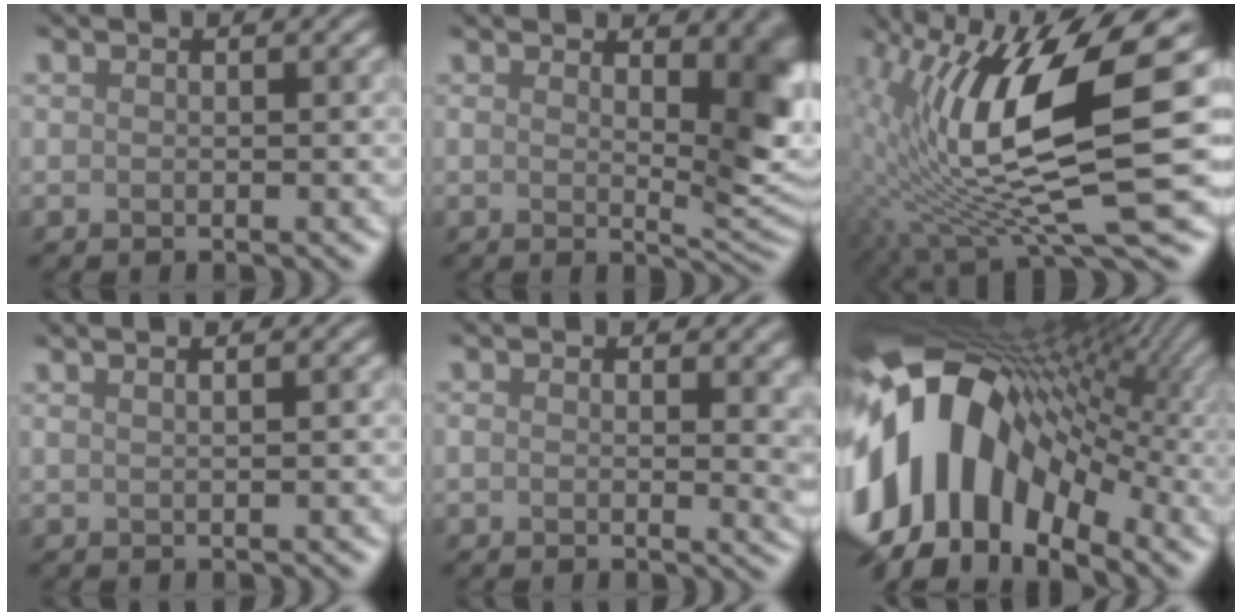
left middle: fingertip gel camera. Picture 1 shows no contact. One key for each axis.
{"total": 9.2, "fx": 2.4, "fy": 3.3, "fz": 8.3, "tx": -0.056, "ty": 0.027, "tz": 0.028}
{"total": 10.0, "fx": 0.8, "fy": 2.4, "fz": 9.7, "tx": -0.211, "ty": -0.018, "tz": 0.031}
{"total": 3.1, "fx": 1.9, "fy": 1.5, "fz": 2.0, "tx": -0.002, "ty": 0.037, "tz": 0.001}
{"total": 4.8, "fx": 1.1, "fy": 1.8, "fz": 4.3, "tx": -0.030, "ty": 0.024, "tz": 0.008}
{"total": 14.1, "fx": -1.1, "fy": 9.6, "fz": 10.3, "tx": -0.213, "ty": 0.024, "tz": -0.015}